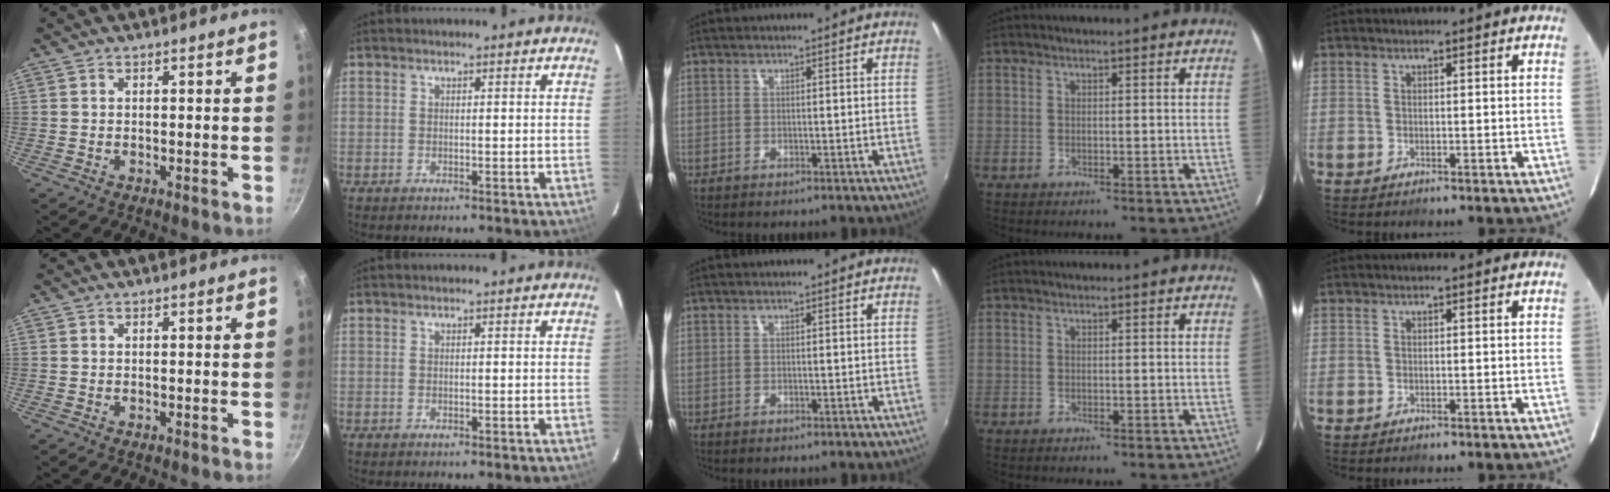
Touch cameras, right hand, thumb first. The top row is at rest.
{}